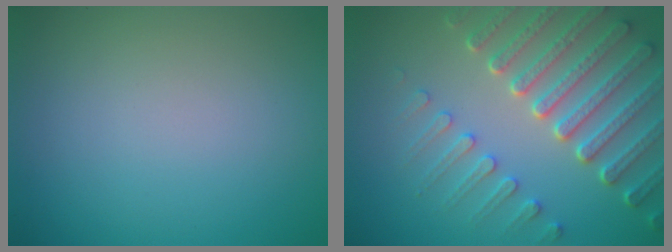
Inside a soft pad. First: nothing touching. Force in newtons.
{"total": 6.8, "press": 5.4, "slide": 4.1}